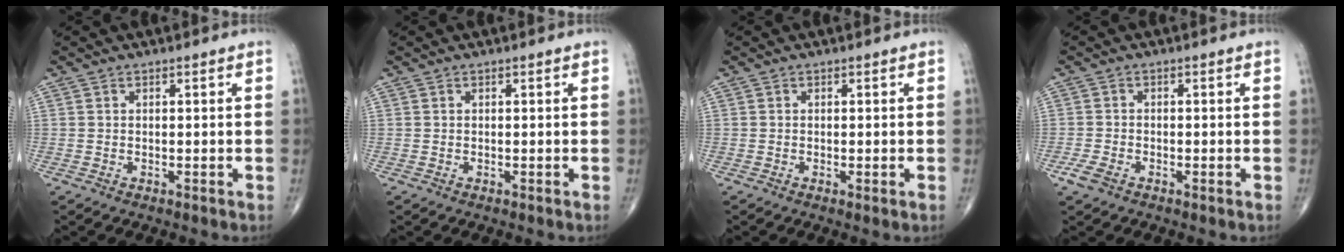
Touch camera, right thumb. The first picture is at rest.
{"total": 0.0}
{"total": 1.0, "force": [-0.3, 0.0, 1.0], "torque": [-0.019, -0.004, -0.003]}
{"total": 2.8, "force": [-1.6, 1.4, 1.9], "torque": [-0.048, 0.000, -0.032]}